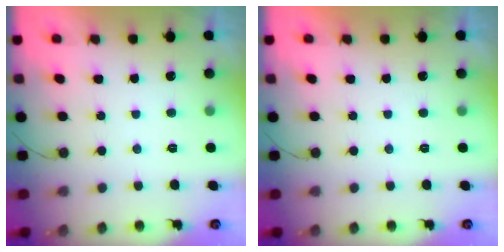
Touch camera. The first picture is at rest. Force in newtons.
{"total": 0.0}